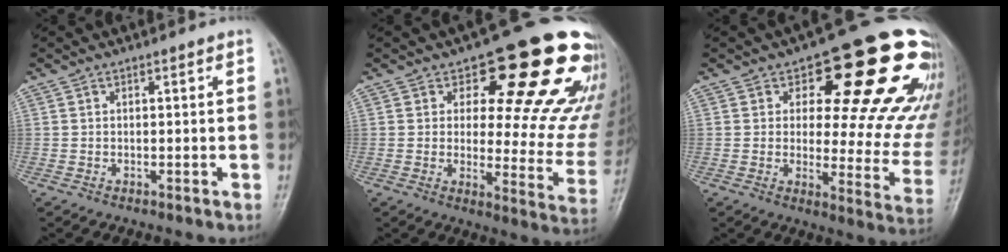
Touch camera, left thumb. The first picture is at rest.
{"total": 22.3, "force": [13.1, 9.7, 15.3], "torque": [-0.143, -0.067, 0.160]}
{"total": 23.8, "force": [11.7, 10.5, 17.8], "torque": [-0.174, -0.035, 0.150]}